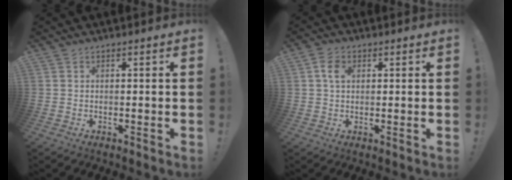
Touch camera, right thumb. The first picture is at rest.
{"total": 4.5, "force": [1.3, 3.1, 3.0], "torque": [-0.050, 0.006, 0.024]}